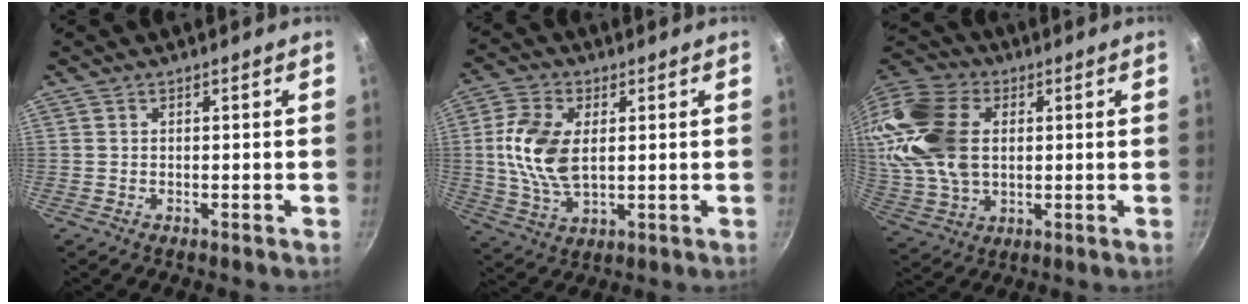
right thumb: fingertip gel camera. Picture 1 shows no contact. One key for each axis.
{"total": 12.3, "fx": 1.4, "fy": 7.1, "fz": 10.0, "tx": -0.193, "ty": -0.002, "tz": 0.028}
{"total": 21.9, "fx": 3.7, "fy": 15.0, "fz": 15.5, "tx": -0.320, "ty": 0.012, "tz": 0.071}